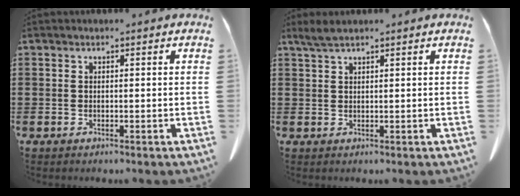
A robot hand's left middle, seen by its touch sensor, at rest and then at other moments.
{"total": 2.2, "force": [1.6, 0.3, 1.5], "torque": [-0.033, 0.001, 0.030]}